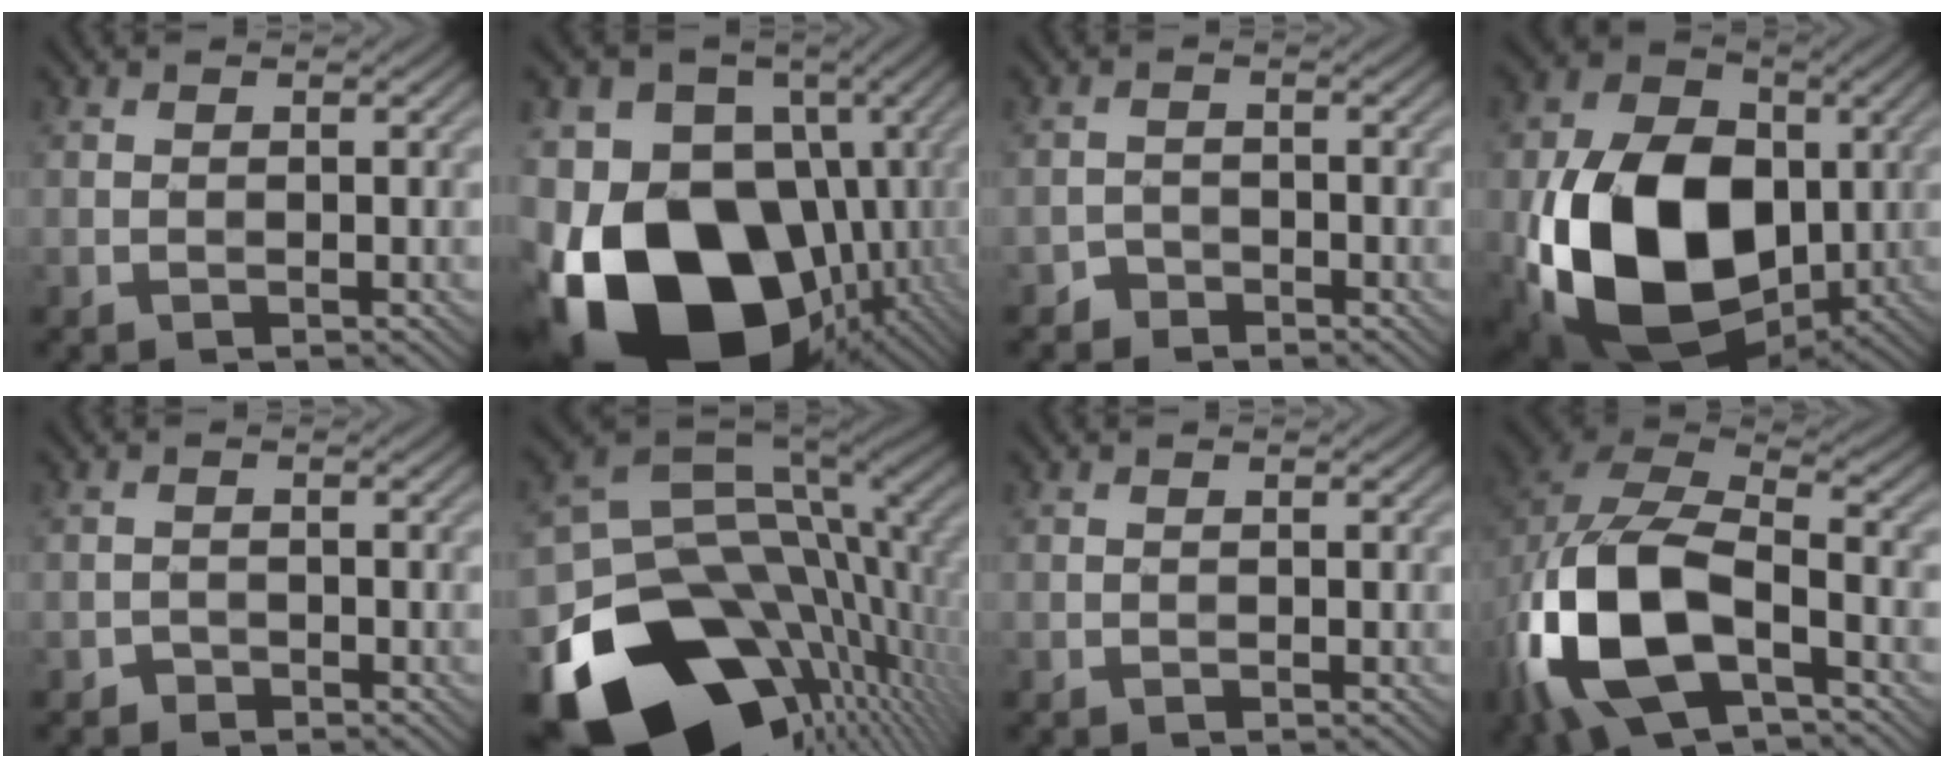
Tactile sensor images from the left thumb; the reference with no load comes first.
{"total": 23.4, "force": [-9.5, 16.9, 13.0], "torque": [-0.262, -0.031, -0.151]}
{"total": 1.4, "force": [-1.3, 0.6, -0.2], "torque": [0.008, 0.006, -0.027]}
{"total": 17.0, "force": [-2.5, 12.0, 11.8], "torque": [-0.249, -0.022, -0.050]}
{"total": 1.0, "force": [-0.9, 0.4, -0.2], "torque": [0.005, 0.002, -0.018]}
{"total": 19.9, "force": [-7.2, 13.0, 13.1], "torque": [-0.290, -0.053, -0.093]}
{"total": 0.0}
{"total": 14.1, "force": [-4.8, 8.0, 10.6], "torque": [-0.264, -0.027, -0.086]}